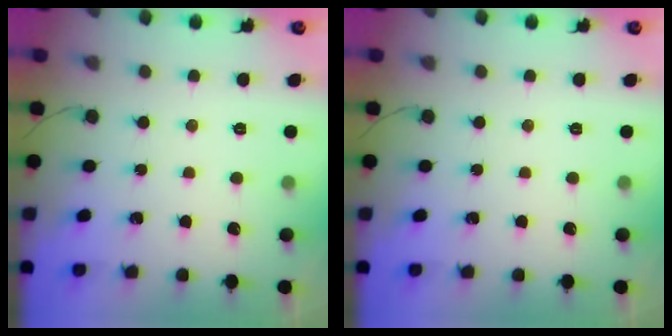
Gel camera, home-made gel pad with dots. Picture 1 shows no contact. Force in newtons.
{"total": 0.0}